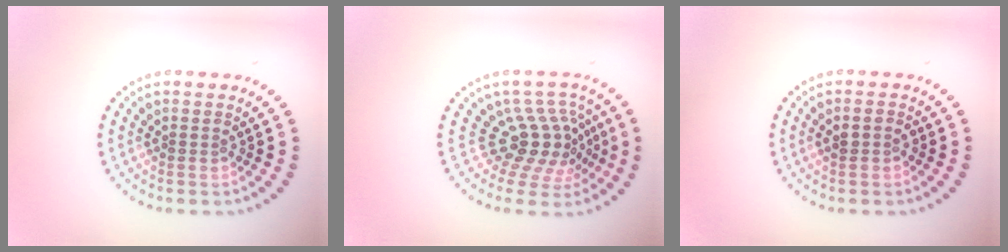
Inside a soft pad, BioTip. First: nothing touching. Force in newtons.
{"total": 4.4, "press": 3.0, "slide": 3.2}
{"total": 1.3, "press": 1.3, "slide": 0.2}